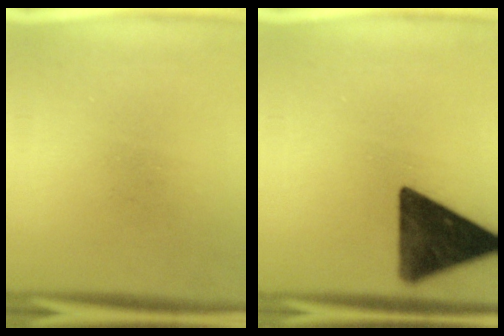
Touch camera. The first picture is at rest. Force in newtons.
{"total": 14.9}